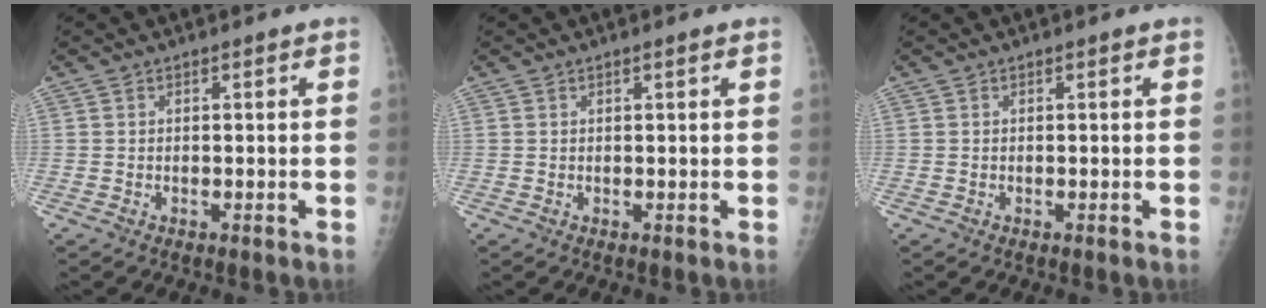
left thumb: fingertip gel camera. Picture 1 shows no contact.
{"total": 0.7, "force": [0.4, 0.1, 0.5], "torque": [-0.008, 0.001, 0.006]}
{"total": 0.0}